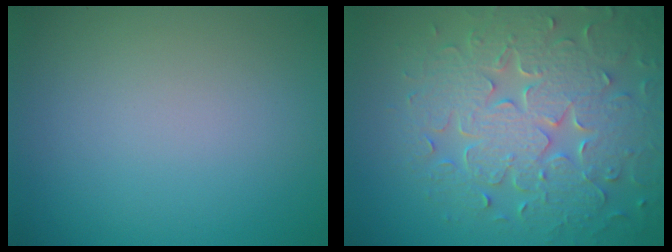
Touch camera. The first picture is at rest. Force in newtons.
{"total": 8.3, "press": 6.2, "slide": 5.6}